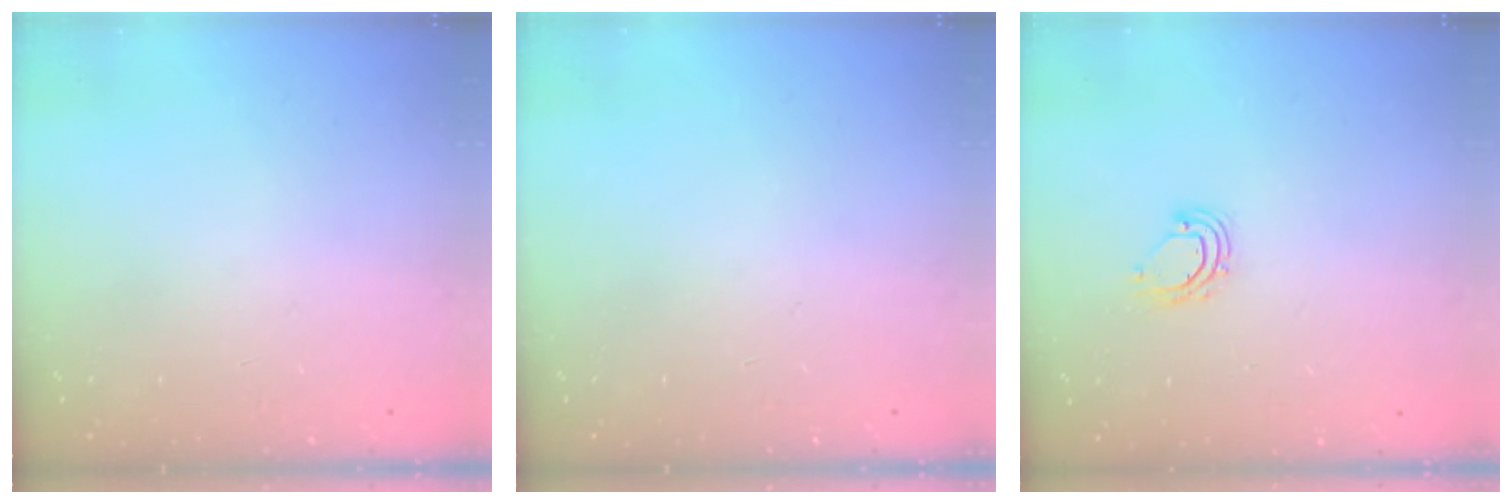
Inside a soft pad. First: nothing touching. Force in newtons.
{"total": 0.0}
{"total": 5.4, "press": 5.4, "slide": 0.3}